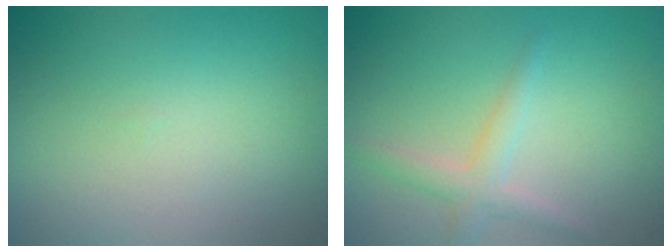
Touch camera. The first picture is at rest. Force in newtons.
{"total": 2.2, "press": 2.1, "slide": 0.1}